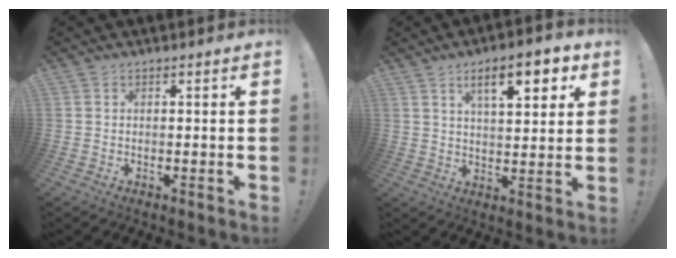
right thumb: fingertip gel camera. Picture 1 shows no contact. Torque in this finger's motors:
{"motor_torque": [-0.21, 0.59, 0.92, 0.43, 0.03]}